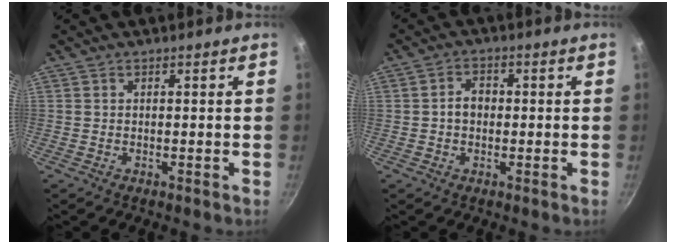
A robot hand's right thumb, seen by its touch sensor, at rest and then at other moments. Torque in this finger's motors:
{"motor_torque": [0.73, 0.66, 0.80, 0.21, 0.01]}